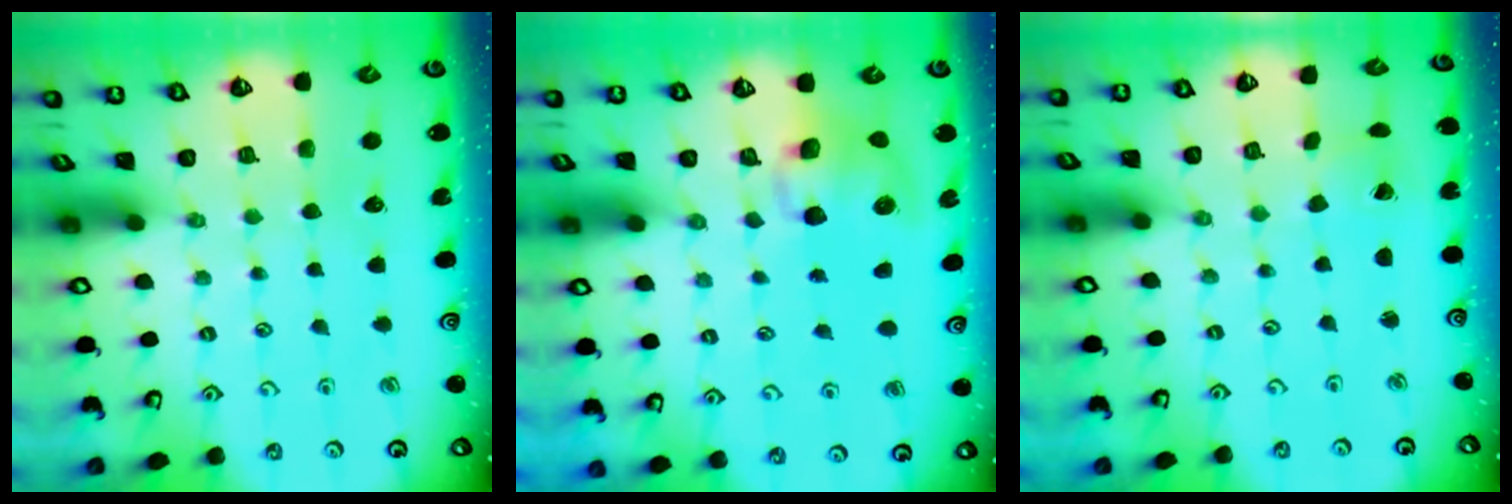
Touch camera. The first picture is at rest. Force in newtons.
{"total": 8.7, "press": 8.6, "slide": 1.1}
{"total": 1.1, "press": 1.1, "slide": 0.1}